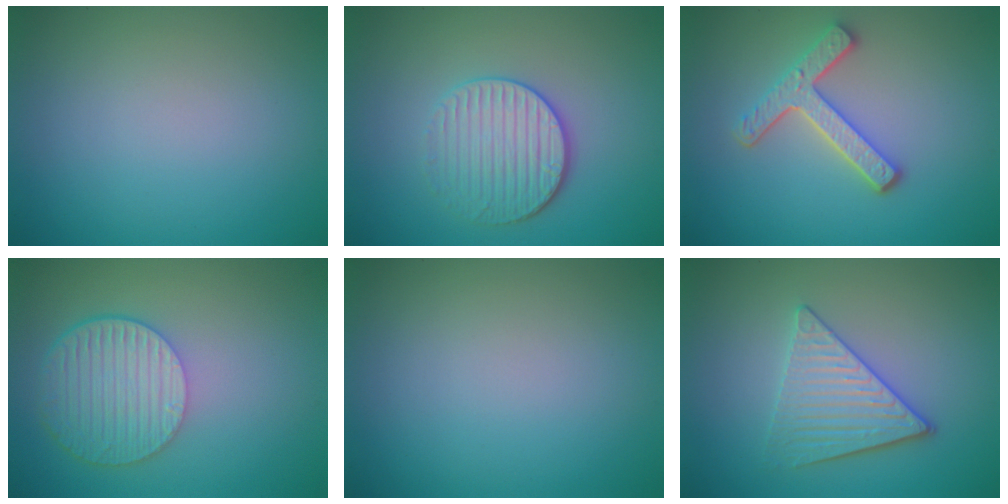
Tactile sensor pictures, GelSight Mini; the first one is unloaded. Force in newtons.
{"total": 3.6, "press": 3.3, "slide": 1.4}
{"total": 3.8, "press": 3.1, "slide": 2.1}
{"total": 6.1, "press": 4.5, "slide": 4.1}
{"total": 0.0}
{"total": 3.9, "press": 3.5, "slide": 1.7}